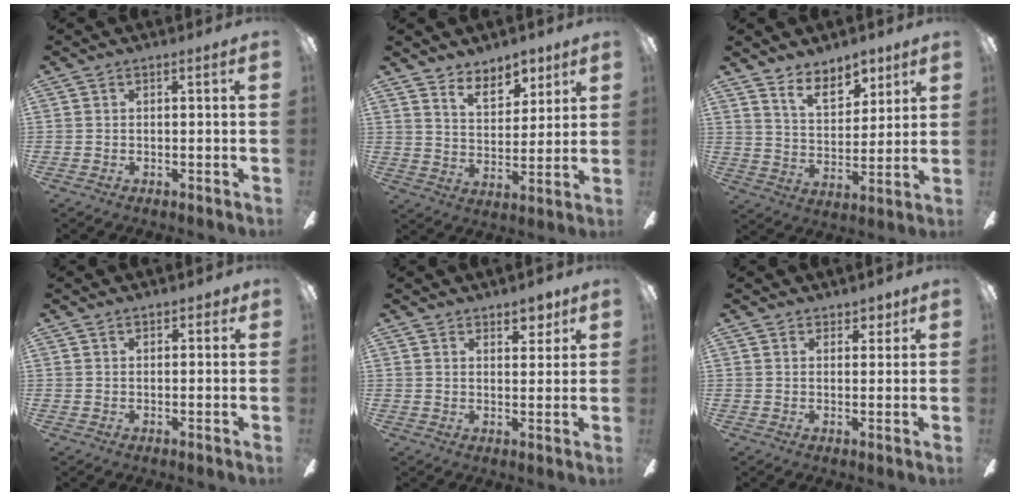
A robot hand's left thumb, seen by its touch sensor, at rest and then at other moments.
{"total": 8.7, "force": [6.9, 4.5, 3.0], "torque": [-0.033, -0.045, 0.123]}
{"total": 10.3, "force": [7.9, 4.9, 4.4], "torque": [-0.070, -0.041, 0.146]}
{"total": 2.1, "force": [1.5, 1.1, 0.9], "torque": [-0.011, -0.002, 0.026]}
{"total": 5.0, "force": [4.1, 2.3, 1.7], "torque": [-0.009, -0.021, 0.071]}
{"total": 3.3, "force": [2.7, 1.8, 0.7], "torque": [-0.004, -0.010, 0.047]}